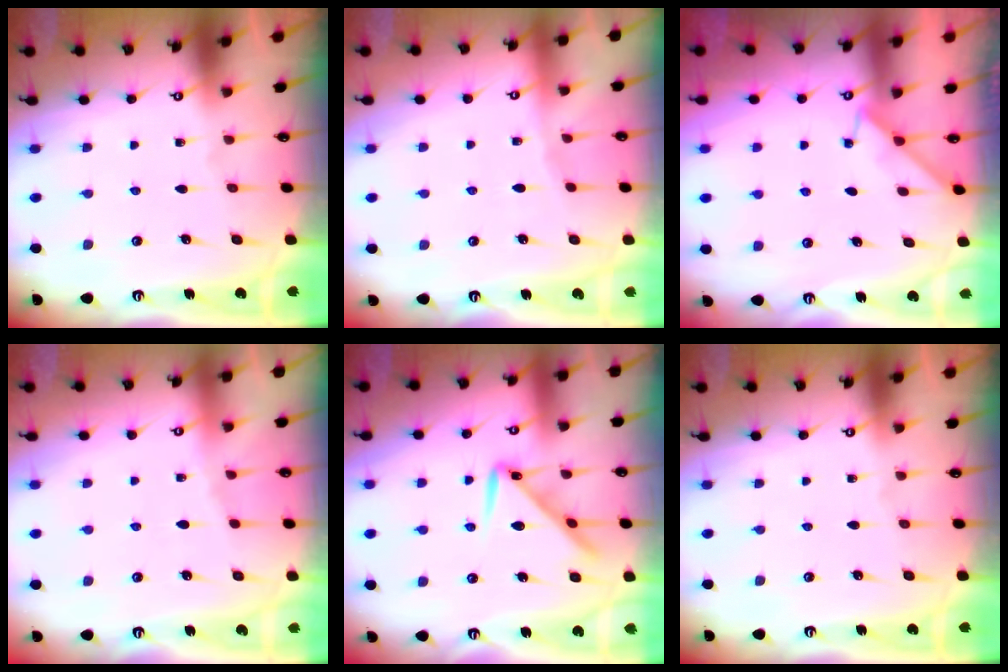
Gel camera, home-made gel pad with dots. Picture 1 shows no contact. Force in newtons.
{"total": 3.0, "press": 2.9, "slide": 0.6}
{"total": 2.9, "press": 2.8, "slide": 0.4}
{"total": 3.4, "press": 3.3, "slide": 0.6}
{"total": 10.5, "press": 10.5, "slide": 0.5}
{"total": 0.0}